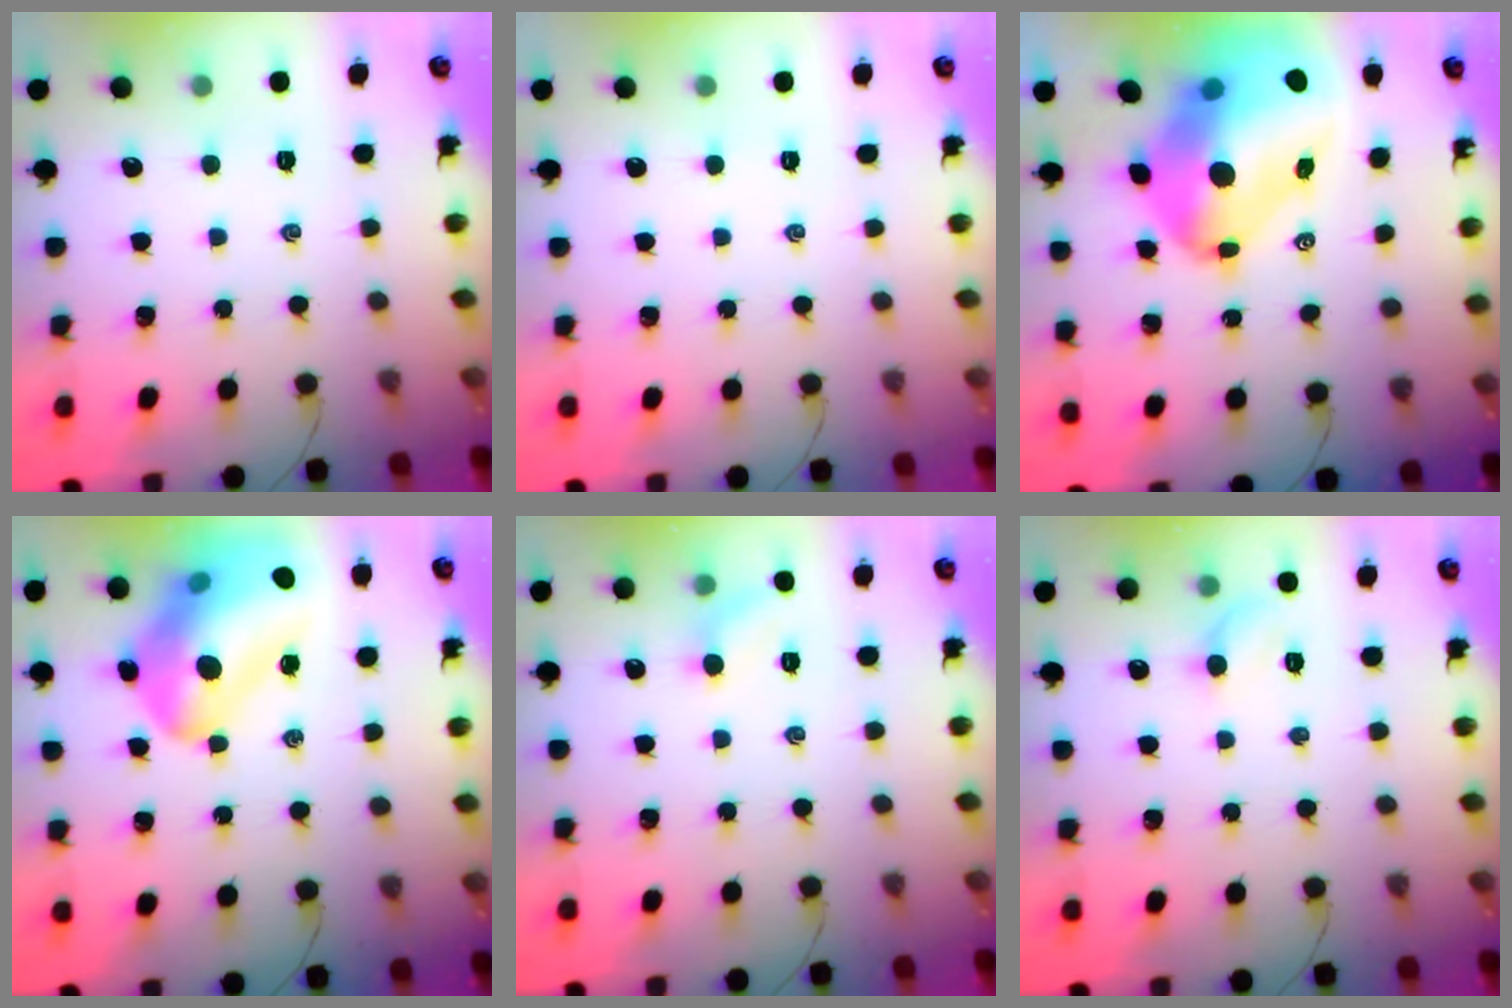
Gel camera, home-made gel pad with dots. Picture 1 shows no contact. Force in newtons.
{"total": 0.0}
{"total": 21.8, "press": 20.9, "slide": 6.0}
{"total": 24.0, "press": 23.4, "slide": 5.0}
{"total": 5.3, "press": 5.1, "slide": 1.7}
{"total": 5.2, "press": 5.1, "slide": 0.9}